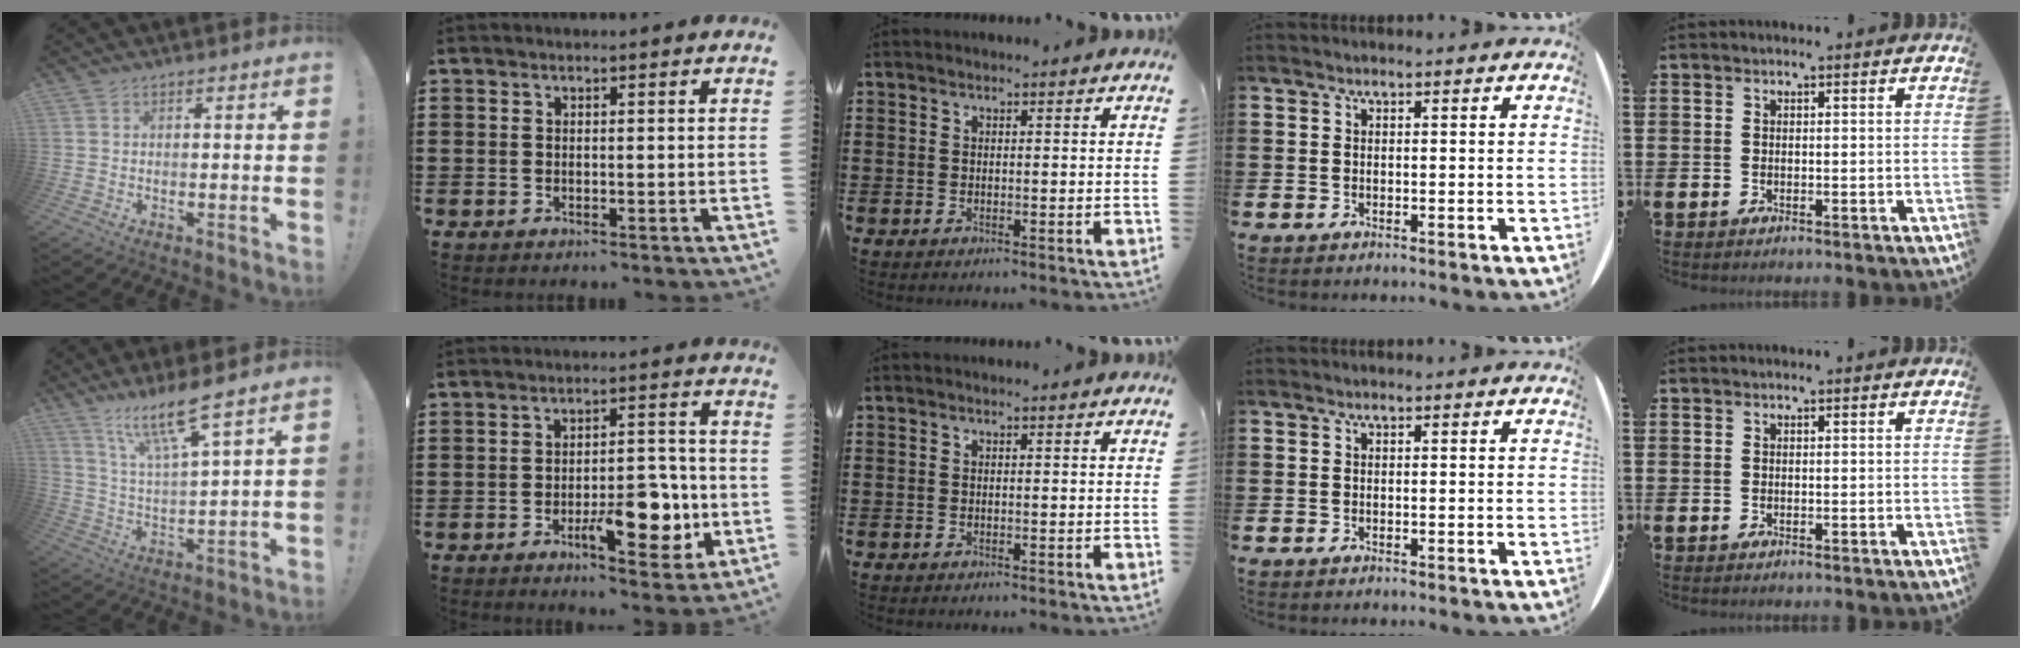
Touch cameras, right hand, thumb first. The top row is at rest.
{"thumb": {"total": 11.8, "force": [8.7, 1.0, 8.0], "torque": [-0.143, -0.045, 0.139]}, "index": {"total": 9.9, "force": [-3.2, 4.1, 8.4], "torque": [-0.110, -0.001, -0.048]}}